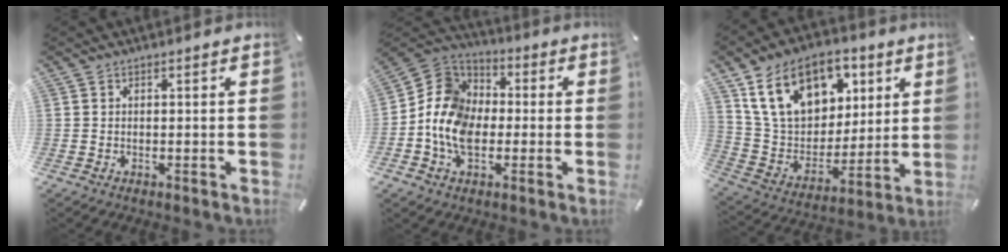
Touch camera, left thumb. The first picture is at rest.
{"total": 11.6, "force": [-3.4, 9.4, 5.9], "torque": [-0.150, 0.031, -0.068]}
{"total": 19.0, "force": [9.5, 13.4, 9.6], "torque": [-0.184, -0.028, 0.179]}